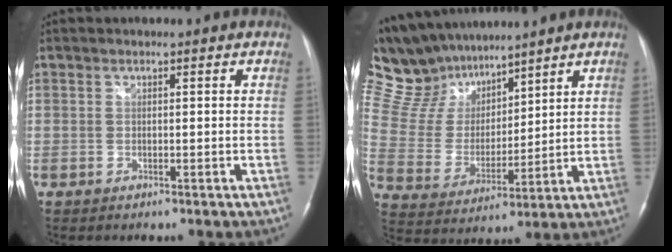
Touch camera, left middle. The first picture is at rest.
{"total": 14.8, "force": [12.6, 5.6, 5.3], "torque": [-0.120, 0.031, 0.245]}